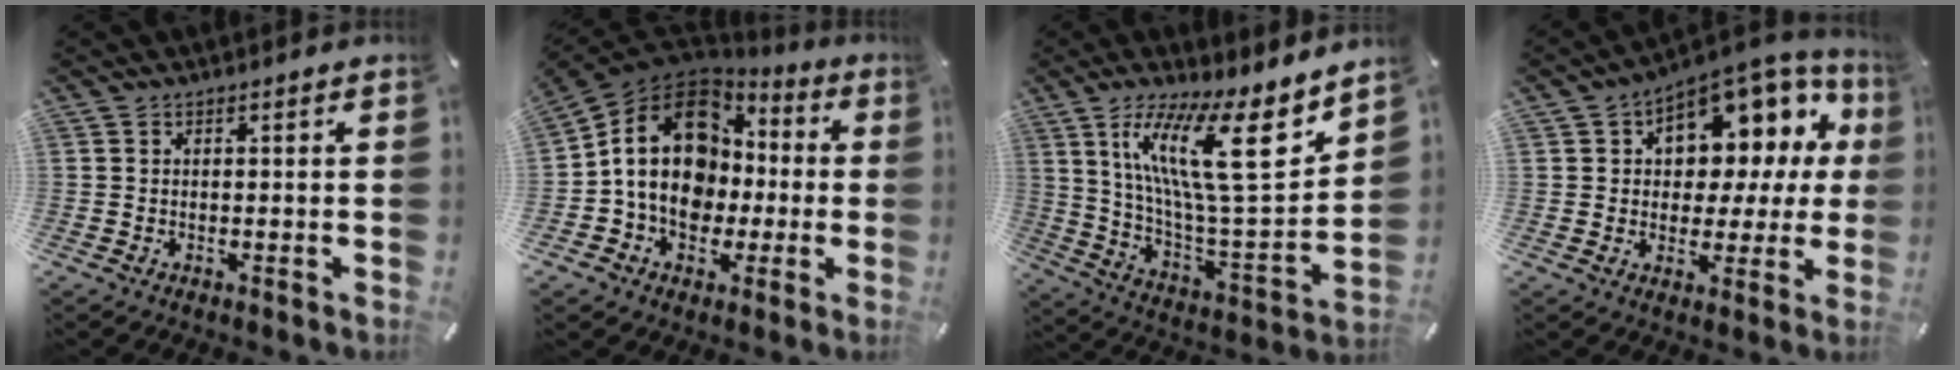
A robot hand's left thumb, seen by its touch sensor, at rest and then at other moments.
{"total": 16.9, "force": [0.1, 14.0, 9.4], "torque": [-0.185, 0.010, 0.004]}
{"total": 22.0, "force": [12.5, 5.4, 17.3], "torque": [-0.288, -0.078, 0.198]}
{"total": 11.2, "force": [5.4, 7.5, 6.3], "torque": [-0.083, -0.054, 0.096]}